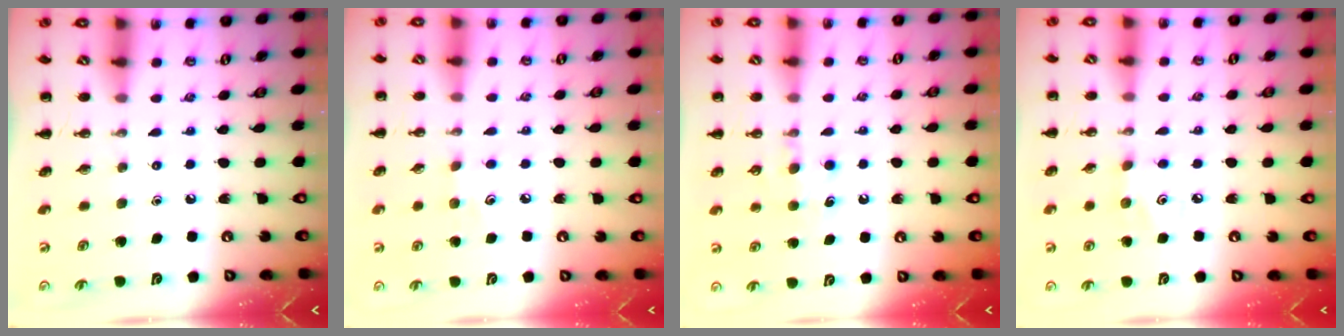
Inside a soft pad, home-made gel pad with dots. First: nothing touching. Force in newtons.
{"total": 4.9, "press": 4.8, "slide": 1.1}
{"total": 6.8, "press": 6.6, "slide": 1.8}
{"total": 3.1, "press": 3.0, "slide": 0.8}